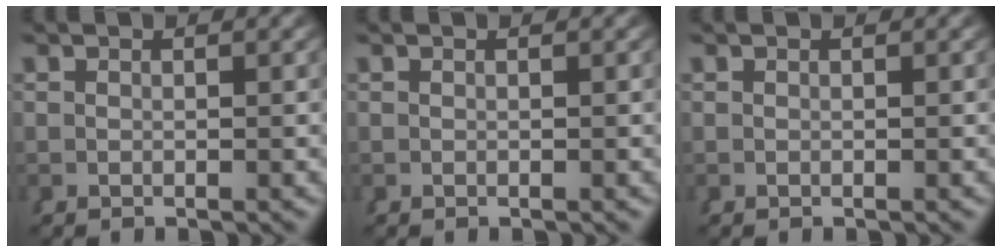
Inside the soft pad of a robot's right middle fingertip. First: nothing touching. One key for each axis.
{"total": 0.0}
{"total": 0.0}